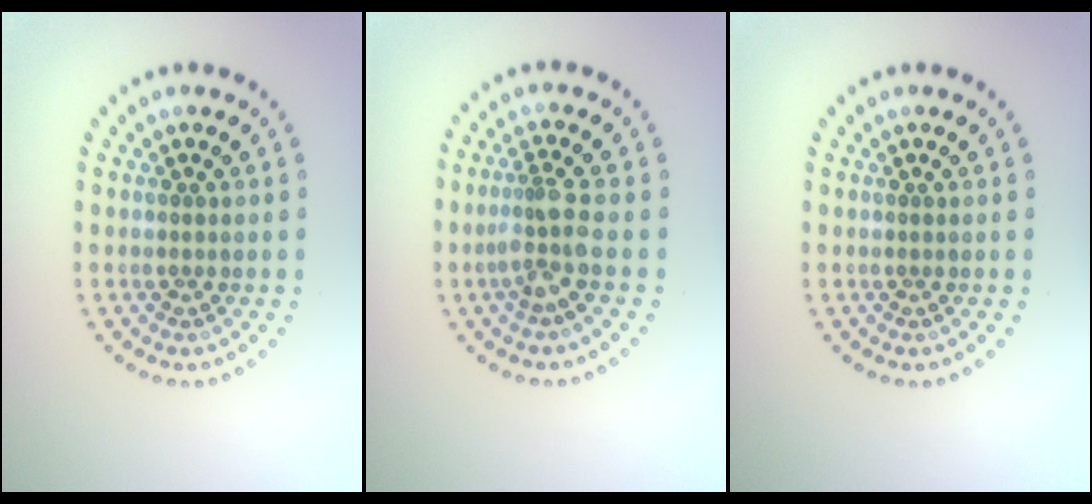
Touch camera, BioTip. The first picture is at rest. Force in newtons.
{"total": 2.4, "press": 1.8, "slide": 1.6}
{"total": 0.0}